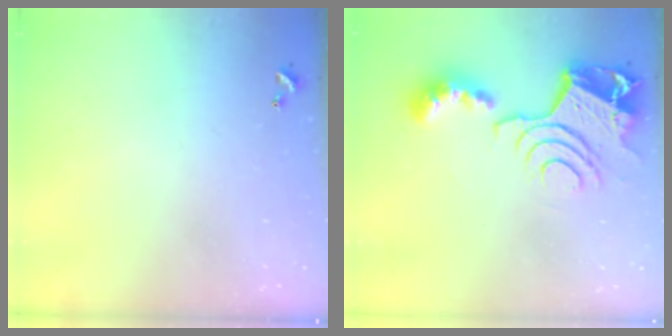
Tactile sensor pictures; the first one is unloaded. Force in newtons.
{"total": 12.9, "press": 12.8, "slide": 1.6}